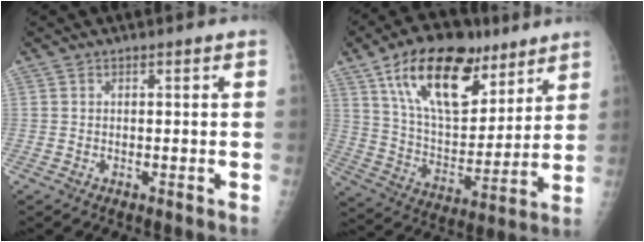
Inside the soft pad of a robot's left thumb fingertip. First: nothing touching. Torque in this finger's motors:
{"motor_torque": [1.18, 0.57, 1.51, -1.26, 0.19]}